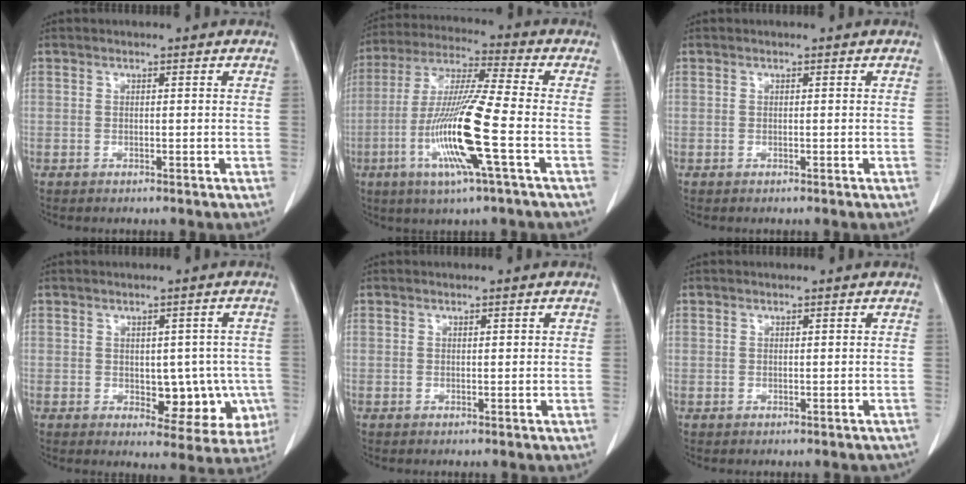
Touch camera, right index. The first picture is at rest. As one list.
[{"total": 14.8, "force": [-4.5, -0.3, 14.1], "torque": [-0.290, -0.016, -0.093]}, {"total": 0.0}, {"total": 9.0, "force": [-1.4, 4.9, 7.4], "torque": [-0.069, 0.012, -0.005]}, {"total": 0.7, "force": [0.2, 0.2, 0.7], "torque": [-0.009, 0.001, 0.003]}, {"total": 1.0, "force": [-0.3, 0.9, 0.0], "torque": [0.007, 0.009, -0.002]}]